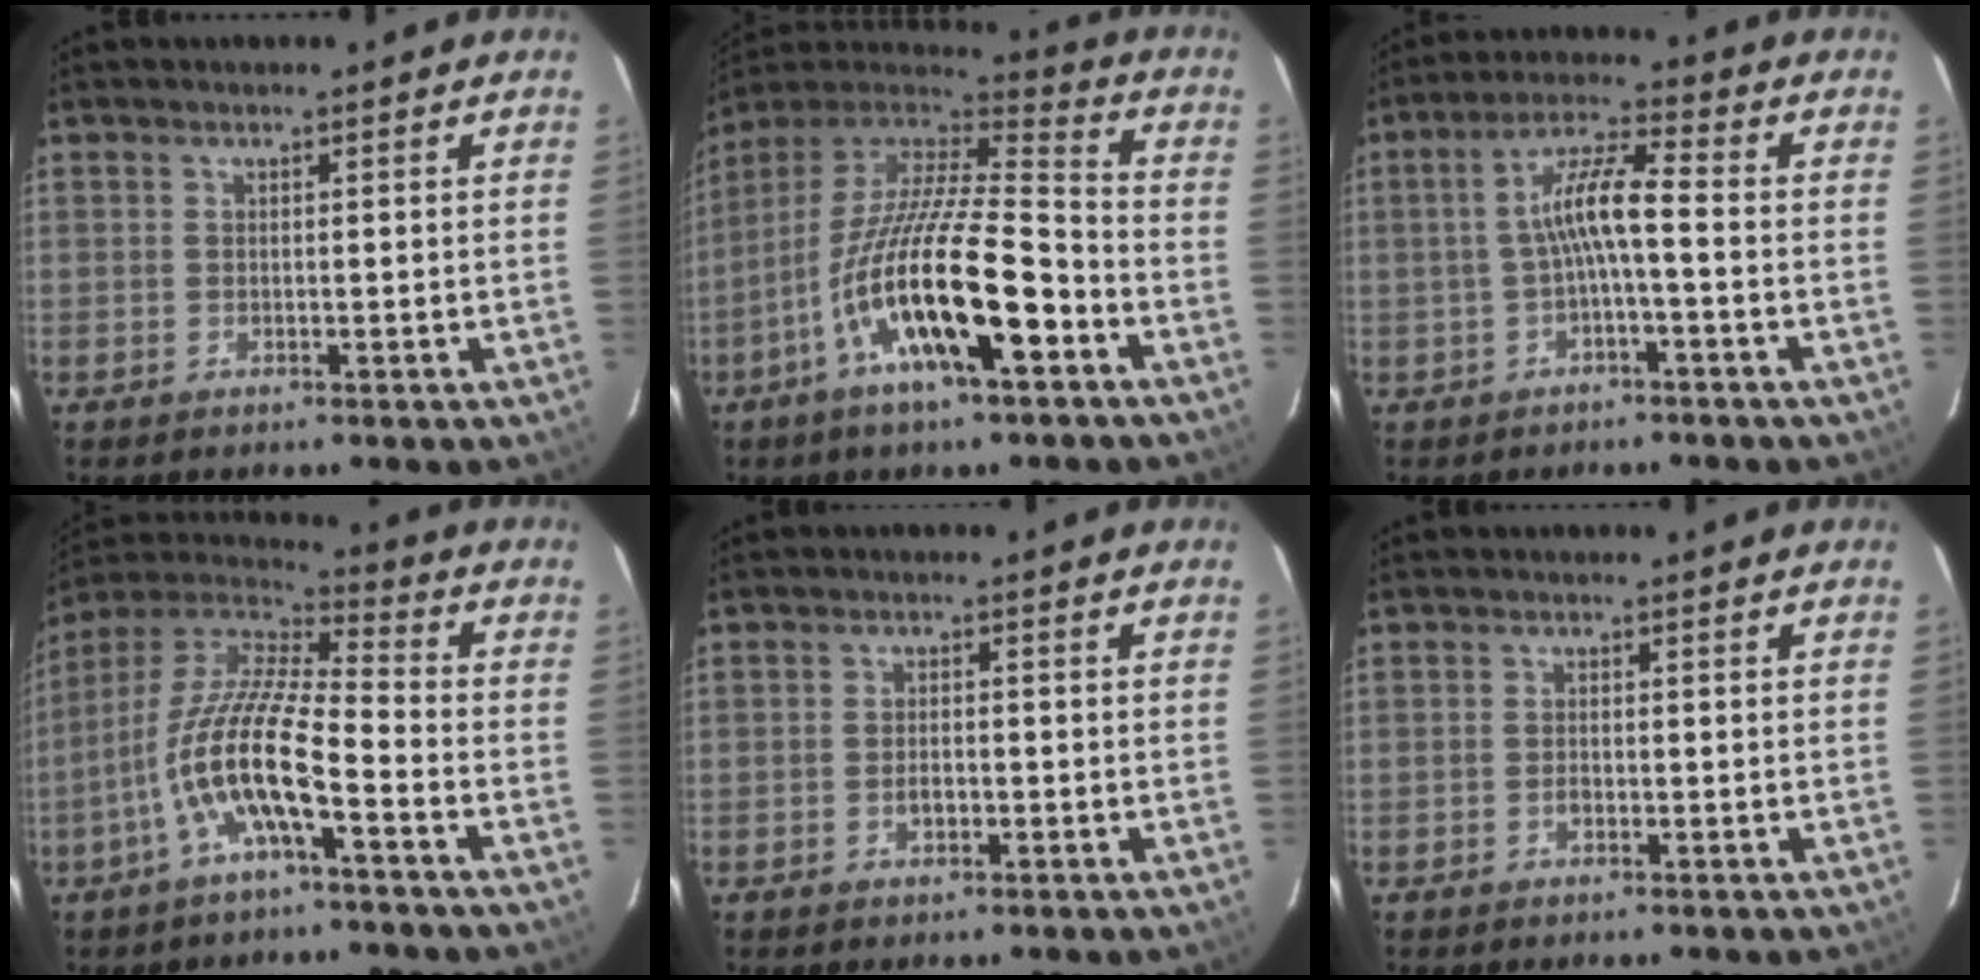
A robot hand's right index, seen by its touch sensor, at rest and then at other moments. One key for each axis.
{"total": 21.0, "fx": -9.0, "fy": 5.0, "fz": 18.4, "tx": -0.328, "ty": -0.035, "tz": -0.169}
{"total": 6.7, "fx": -1.4, "fy": 0.6, "fz": 6.5, "tx": -0.139, "ty": 0.017, "tz": -0.025}
{"total": 13.9, "fx": -5.6, "fy": 2.6, "fz": 12.4, "tx": -0.243, "ty": -0.004, "tz": -0.113}
{"total": 2.7, "fx": -1.2, "fy": 1.3, "fz": 2.0, "tx": -0.041, "ty": 0.000, "tz": -0.020}
{"total": 1.1, "fx": -0.6, "fy": 0.6, "fz": 0.7, "tx": -0.013, "ty": 0.003, "tz": -0.010}